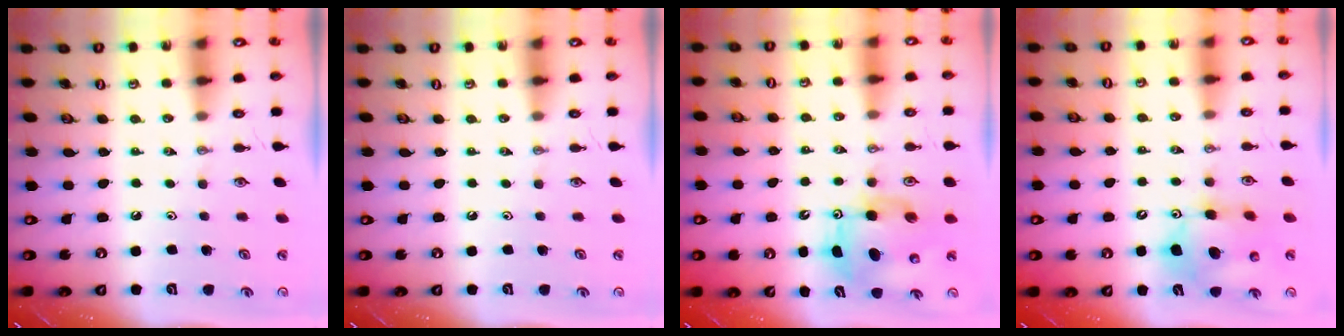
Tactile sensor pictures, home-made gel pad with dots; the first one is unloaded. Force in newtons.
{"total": 0.0}
{"total": 8.6, "press": 8.5, "slide": 1.5}
{"total": 12.0, "press": 11.8, "slide": 2.6}